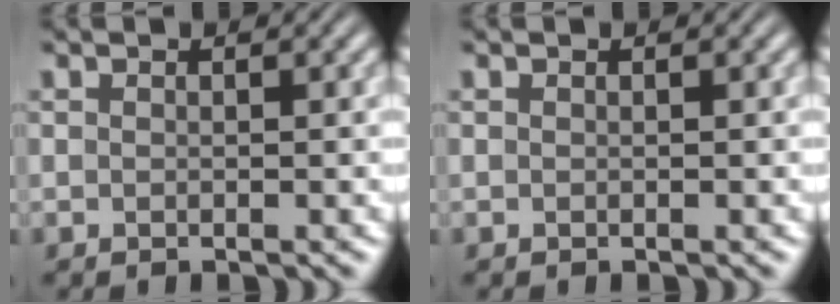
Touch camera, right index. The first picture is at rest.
{"total": 0.0}